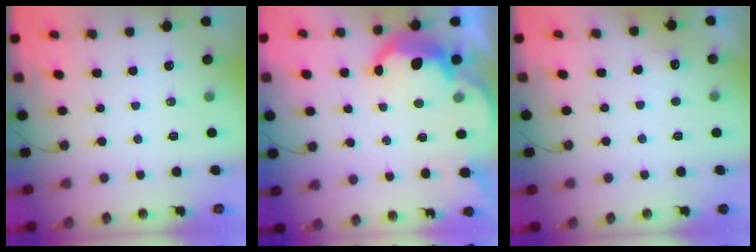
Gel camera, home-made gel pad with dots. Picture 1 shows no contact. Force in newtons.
{"total": 11.2, "press": 11.2, "slide": 0.9}
{"total": 5.7, "press": 5.7, "slide": 0.9}